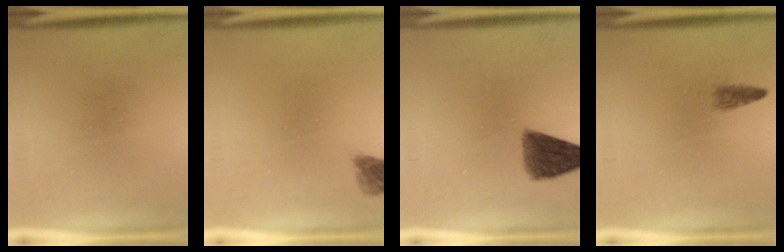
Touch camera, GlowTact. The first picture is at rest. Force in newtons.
{"total": 2.4}
{"total": 7.0}
{"total": 1.4}